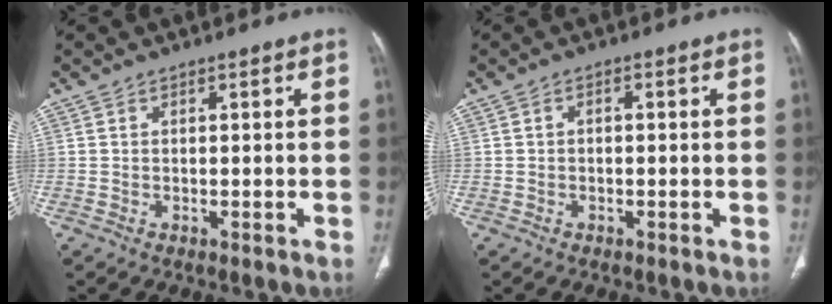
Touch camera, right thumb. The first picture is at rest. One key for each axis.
{"total": 0.8, "fx": -0.1, "fy": 0.5, "fz": 0.6, "tx": -0.008, "ty": 0.004, "tz": -0.005}